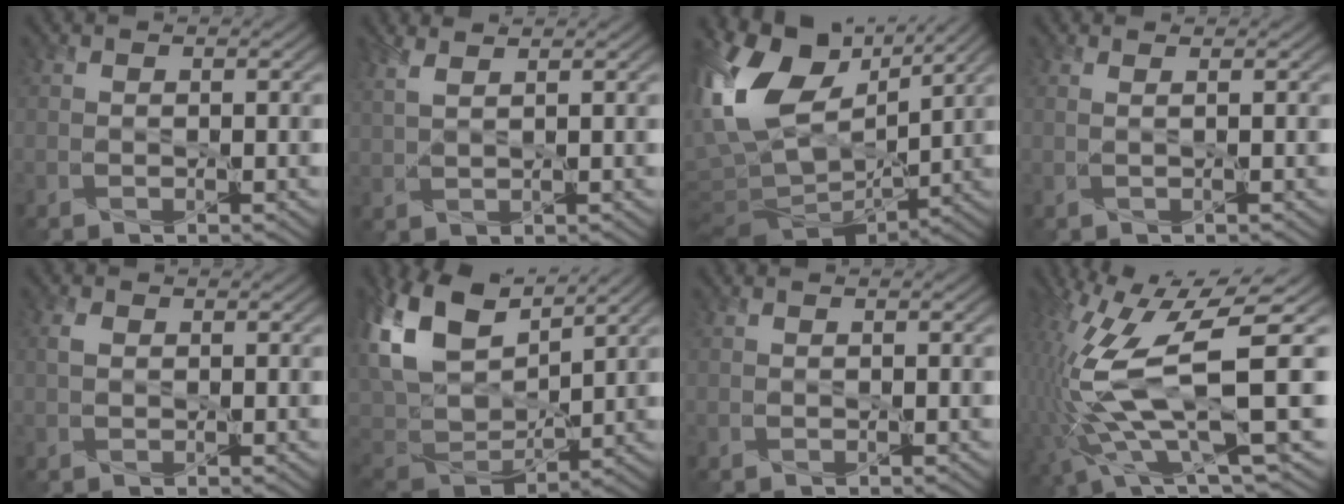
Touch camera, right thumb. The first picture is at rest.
{"total": 2.9, "force": [2.2, 0.7, 1.8], "torque": [-0.041, 0.004, 0.044]}
{"total": 16.1, "force": [4.7, 9.9, 11.8], "torque": [-0.251, 0.004, 0.094]}
{"total": 0.9, "force": [0.5, 0.1, 0.7], "torque": [-0.010, 0.002, 0.000]}
{"total": 1.2, "force": [0.3, 0.8, 0.8], "torque": [-0.019, 0.004, 0.005]}
{"total": 13.5, "force": [6.0, 8.0, 9.1], "torque": [-0.242, 0.021, 0.109]}
{"total": 0.0}
{"total": 16.7, "force": [-0.8, 4.6, 16.1], "torque": [-0.367, -0.005, 0.003]}